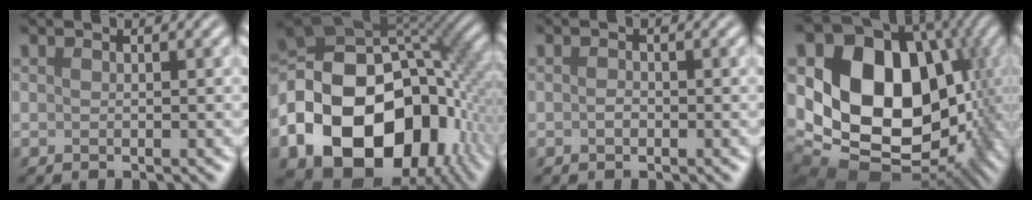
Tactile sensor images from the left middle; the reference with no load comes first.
{"total": 19.9, "force": [-6.2, 14.2, 12.5], "torque": [-0.248, -0.018, -0.100]}
{"total": 0.8, "force": [-0.2, 0.5, 0.5], "torque": [-0.010, -0.001, -0.005]}
{"total": 18.7, "force": [0.7, 14.5, 11.8], "torque": [-0.195, -0.024, 0.041]}